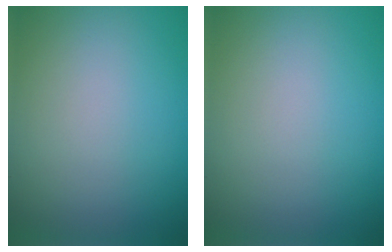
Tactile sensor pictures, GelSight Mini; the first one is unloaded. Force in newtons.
{"total": 0.0}